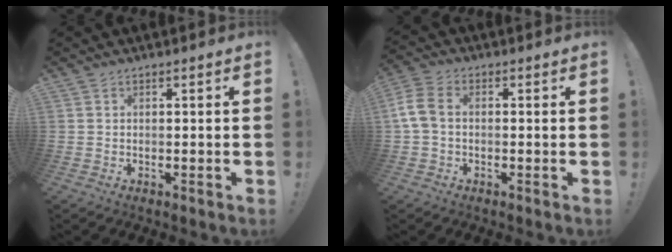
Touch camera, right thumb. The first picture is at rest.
{"total": 7.1, "force": [0.1, 4.8, 5.2], "torque": [-0.115, 0.006, 0.006]}